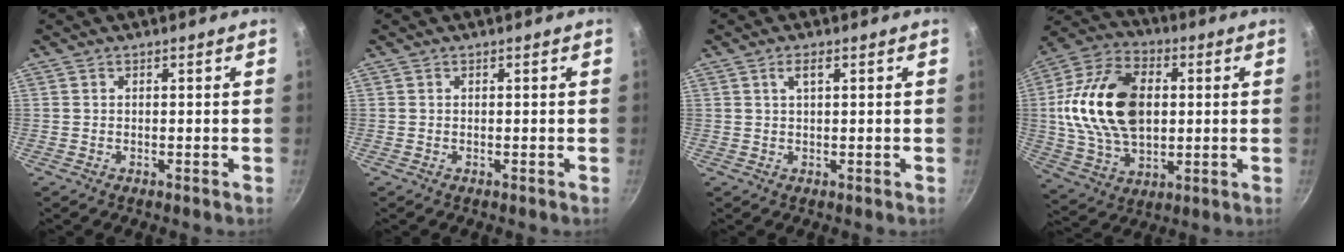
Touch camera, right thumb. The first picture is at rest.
{"total": 0.0}
{"total": 2.1, "force": [0.9, 0.7, 1.8], "torque": [-0.033, 0.004, 0.018]}
{"total": 21.1, "force": [2.1, 13.7, 15.9], "torque": [-0.278, 0.008, 0.035]}